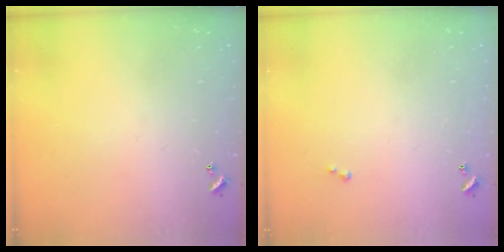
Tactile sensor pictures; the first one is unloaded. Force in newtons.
{"total": 0.0}